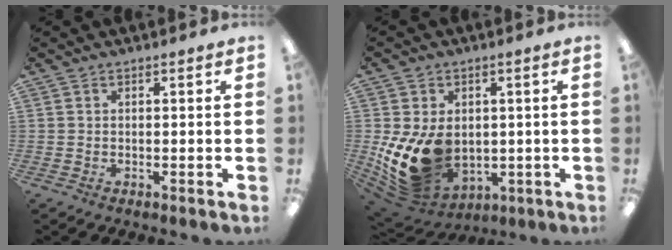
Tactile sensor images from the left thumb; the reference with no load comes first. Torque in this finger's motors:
{"motor_torque": [0.77, 2.50, 0.92, -0.88, 0.55]}